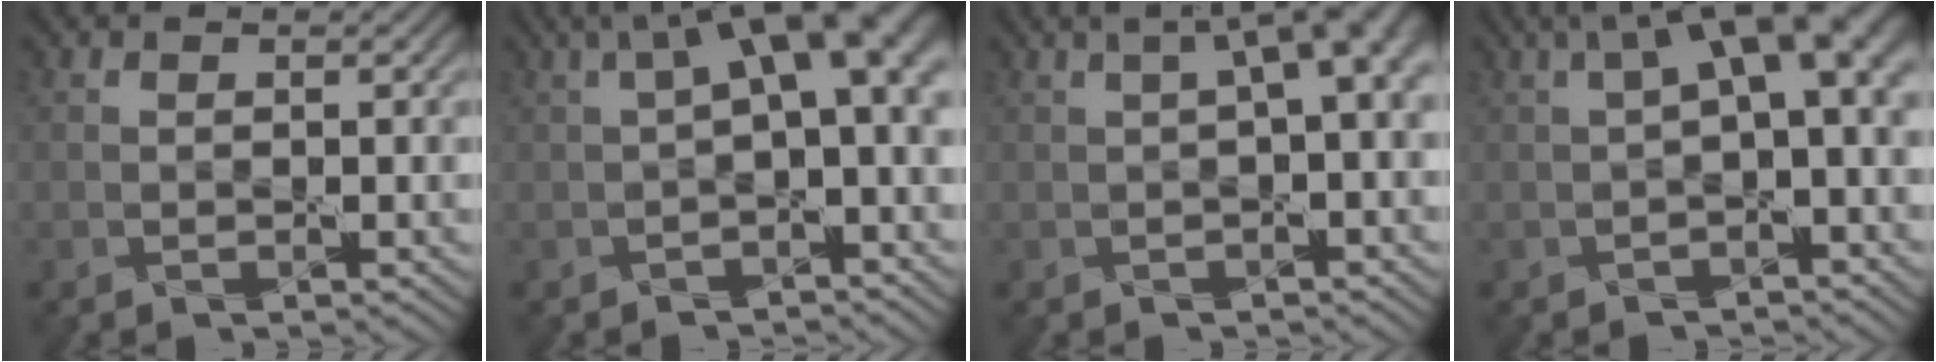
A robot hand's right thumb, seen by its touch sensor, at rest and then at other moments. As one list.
[{"total": 8.4, "force": [1.4, 2.9, 7.7], "torque": [-0.112, 0.017, 0.019]}, {"total": 5.9, "force": [1.1, 1.7, 5.6], "torque": [-0.067, 0.020, 0.016]}, {"total": 7.6, "force": [1.5, 2.5, 7.0], "torque": [-0.104, 0.017, 0.019]}]